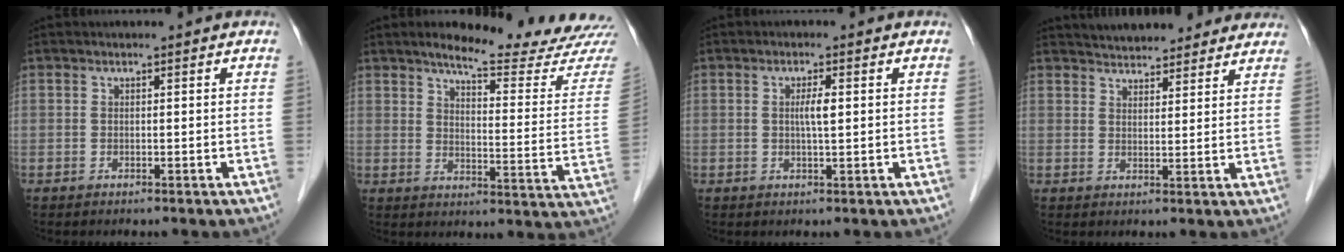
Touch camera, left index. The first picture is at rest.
{"total": 17.7, "force": [16.4, 0.1, 6.6], "torque": [-0.089, -0.091, 0.194]}
{"total": 2.4, "force": [0.3, 0.2, 2.4], "torque": [-0.046, 0.000, 0.005]}
{"total": 12.3, "force": [11.3, 3.5, 3.5], "torque": [-0.031, 0.027, 0.143]}